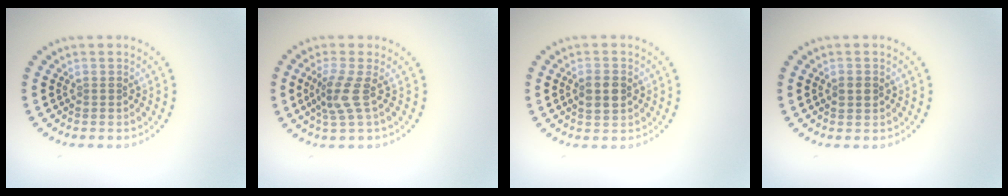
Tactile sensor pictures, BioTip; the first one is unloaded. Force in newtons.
{"total": 2.7, "press": 2.1, "slide": 1.7}
{"total": 2.2, "press": 2.2, "slide": 0.2}
{"total": 1.4, "press": 1.4, "slide": 0.2}